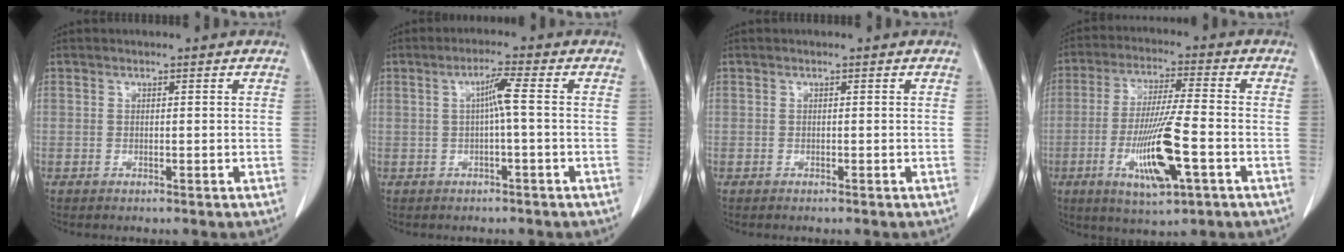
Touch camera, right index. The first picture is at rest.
{"total": 3.2, "force": [0.1, -0.3, 3.2], "torque": [-0.059, 0.010, 0.003]}
{"total": 0.0}
{"total": 12.4, "force": [-4.0, 1.1, 11.7], "torque": [-0.225, -0.017, -0.069]}